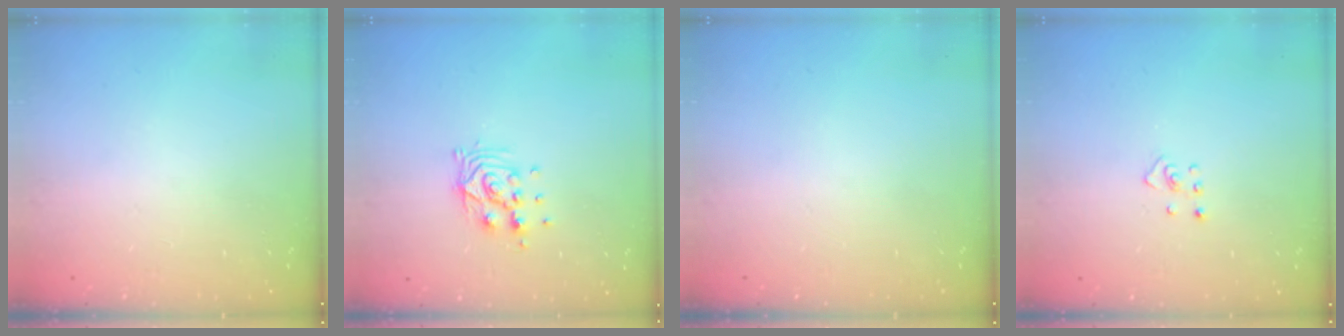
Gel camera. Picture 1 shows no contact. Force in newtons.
{"total": 9.3, "press": 9.3, "slide": 0.6}
{"total": 0.0}
{"total": 2.4, "press": 2.3, "slide": 0.4}